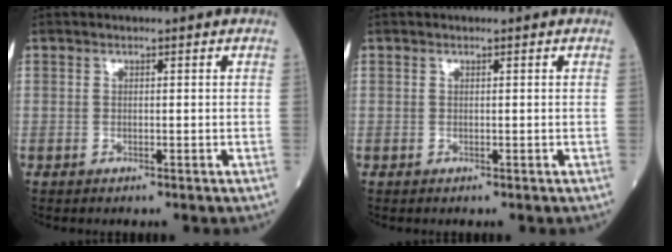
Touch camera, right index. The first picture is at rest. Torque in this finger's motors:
{"motor_torque": [0.08, 0.00, 0.06, 0.01]}